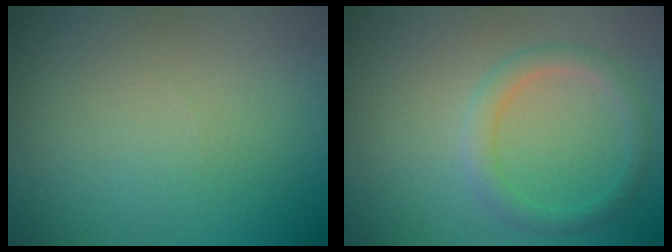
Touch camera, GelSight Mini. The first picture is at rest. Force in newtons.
{"total": 2.0, "press": 2.0, "slide": 0.1}